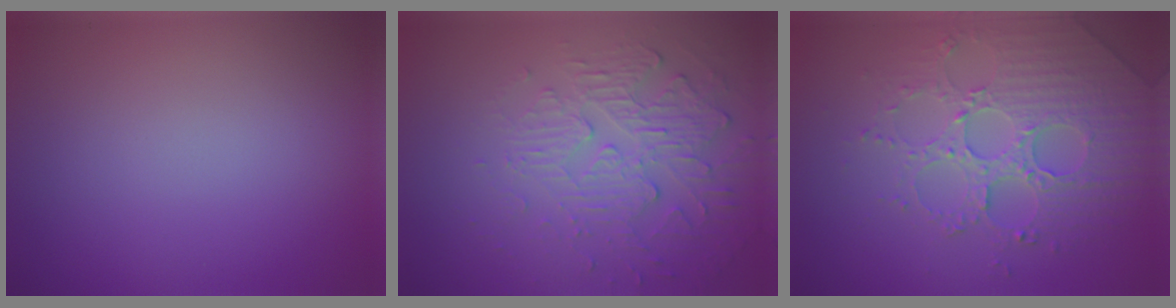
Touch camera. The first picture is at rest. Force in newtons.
{"total": 4.9, "press": 3.3, "slide": 3.6}
{"total": 4.4, "press": 4.3, "slide": 1.1}